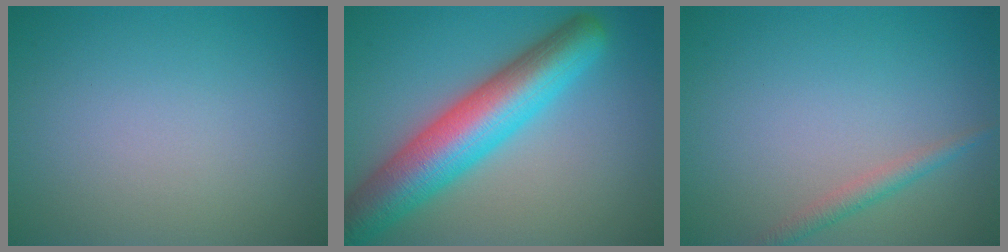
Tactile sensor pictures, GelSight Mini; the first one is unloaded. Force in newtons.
{"total": 9.4, "press": 9.4, "slide": 0.4}
{"total": 1.6, "press": 1.6, "slide": 0.1}